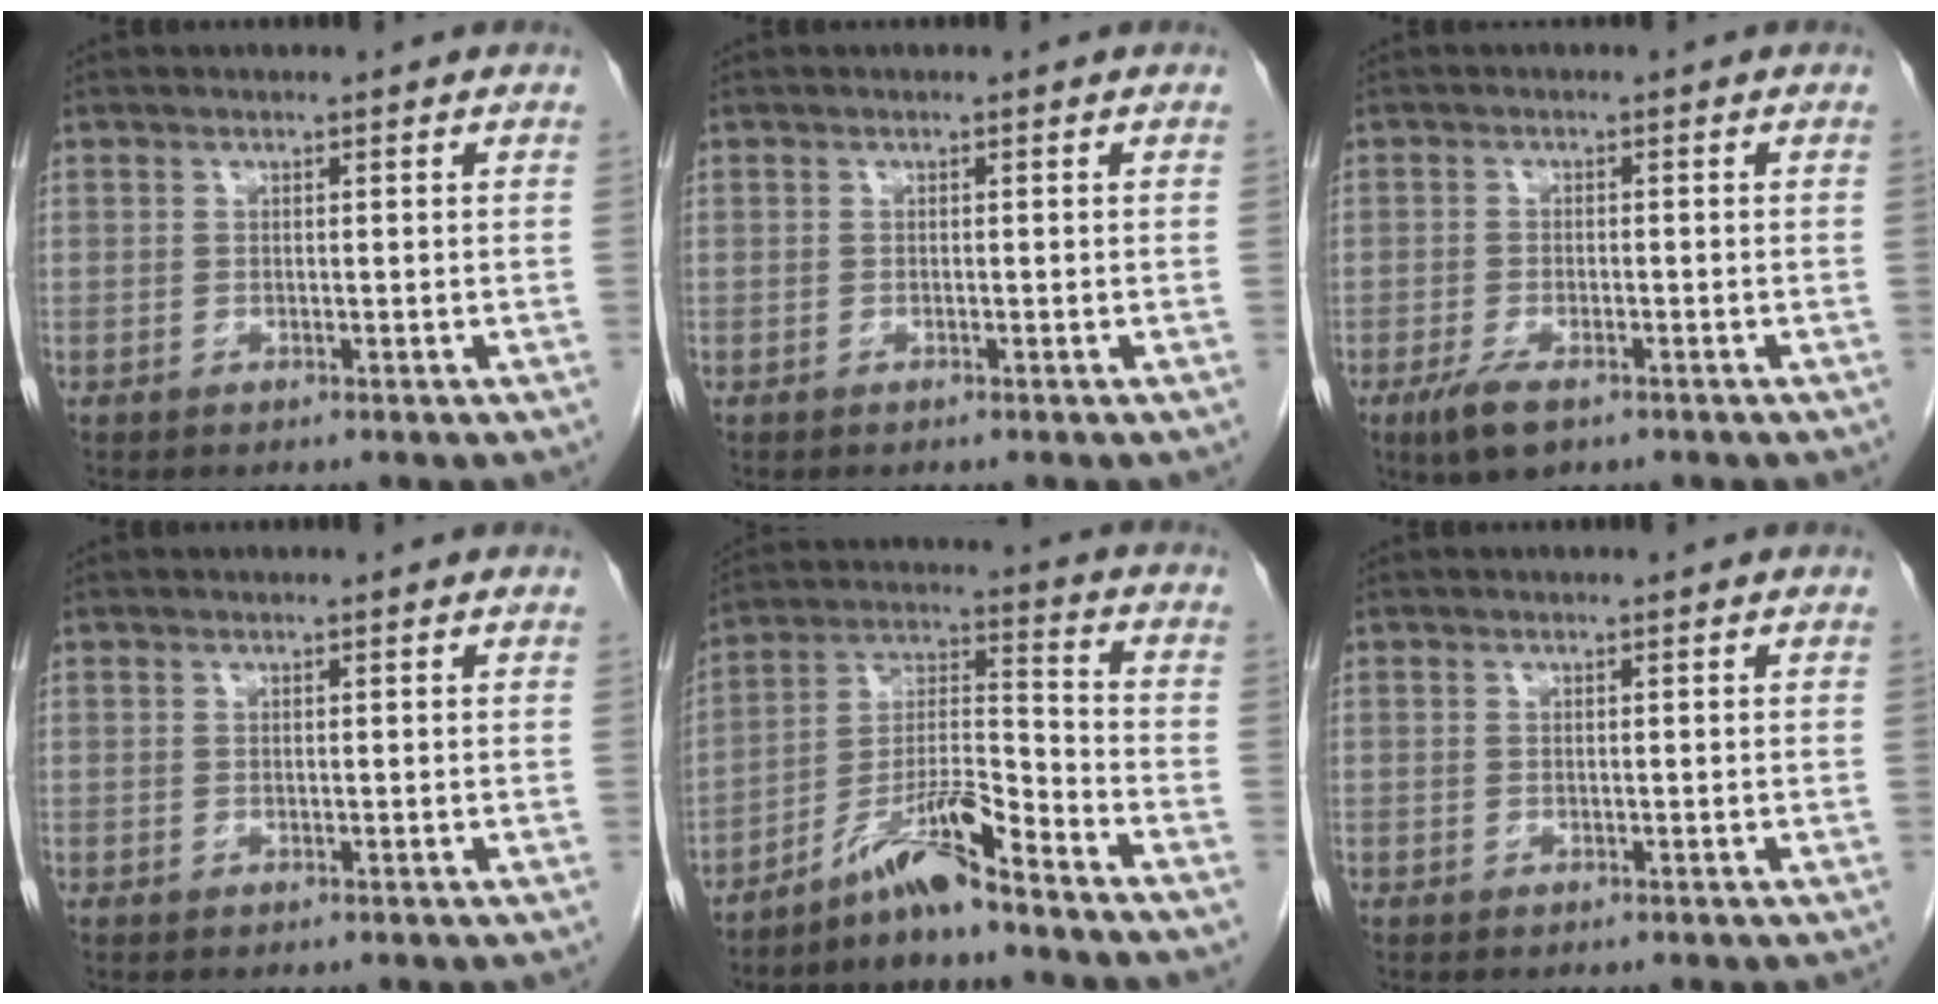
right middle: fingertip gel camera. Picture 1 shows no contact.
{"total": 0.0}
{"total": 4.8, "force": [-3.0, 1.5, 3.4], "torque": [-0.074, -0.011, -0.048]}
{"total": 0.0}
{"total": 9.8, "force": [-7.7, 0.3, 6.1], "torque": [-0.121, 0.004, -0.140]}
{"total": 0.0}